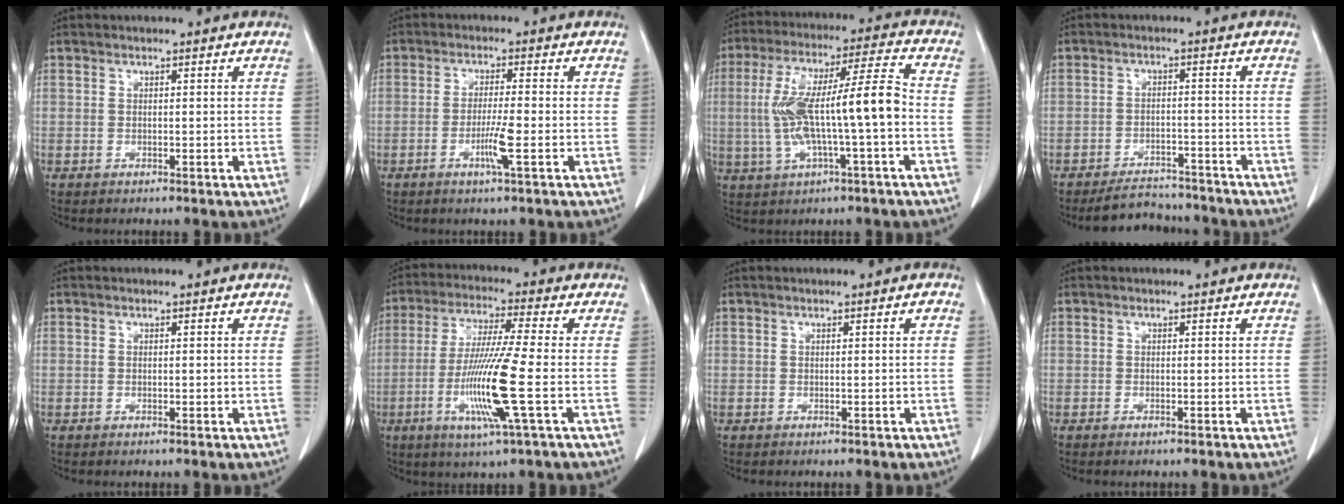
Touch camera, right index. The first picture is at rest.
{"total": 4.5, "force": [-1.6, -0.4, 4.2], "torque": [-0.080, -0.009, -0.031]}
{"total": 13.8, "force": [-1.3, 1.2, 13.7], "torque": [-0.263, 0.028, -0.020]}
{"total": 6.9, "force": [-6.6, 2.1, 0.9], "torque": [-0.009, 0.004, -0.098]}
{"total": 0.0}
{"total": 12.4, "force": [-3.2, -1.0, 12.0], "torque": [-0.241, -0.021, -0.066]}
{"total": 0.6, "force": [0.2, -0.2, 0.5], "torque": [-0.009, 0.001, 0.002]}
{"total": 0.6, "force": [-0.4, 0.1, 0.4], "torque": [-0.010, -0.001, -0.005]}